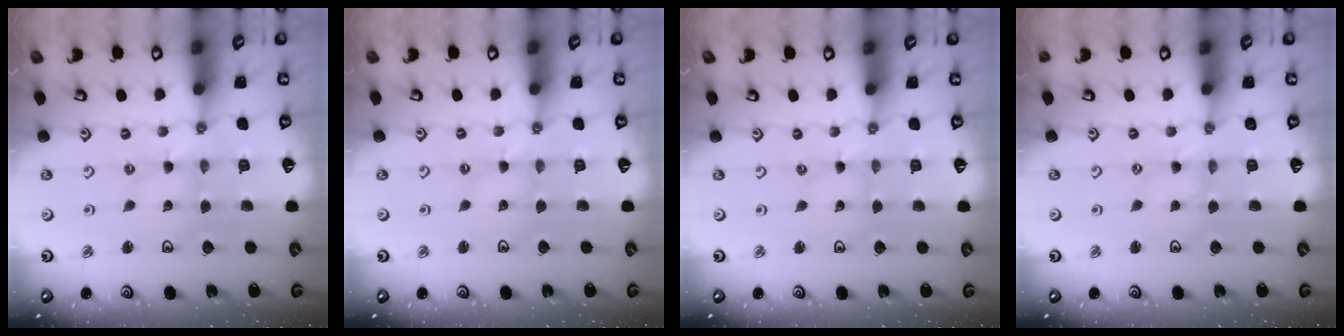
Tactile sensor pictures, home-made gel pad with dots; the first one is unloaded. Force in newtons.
{"total": 0.8, "press": 0.8, "slide": 0.2}
{"total": 0.0}
{"total": 0.0}